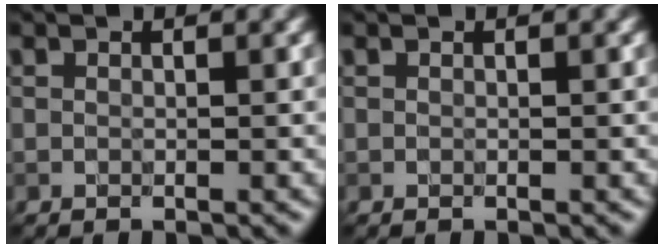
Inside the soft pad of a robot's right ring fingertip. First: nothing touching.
{"total": 0.0}